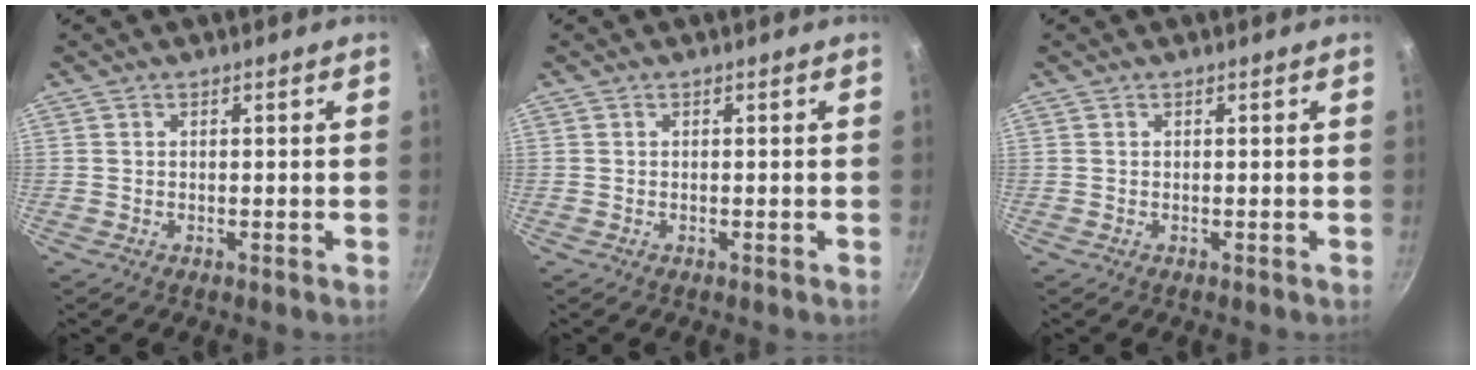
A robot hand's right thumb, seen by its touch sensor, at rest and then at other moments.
{"total": 0.0}
{"total": 0.0}